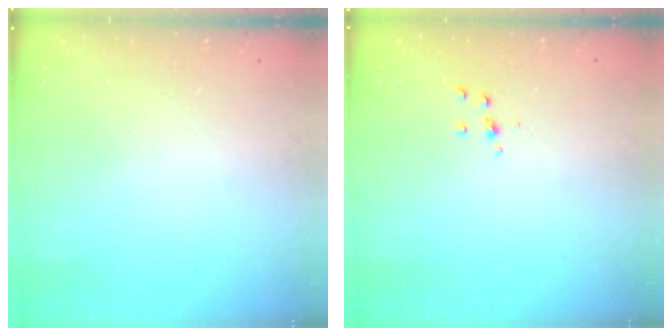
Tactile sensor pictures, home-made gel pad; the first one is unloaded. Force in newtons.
{"total": 3.3, "press": 3.3, "slide": 0.4}